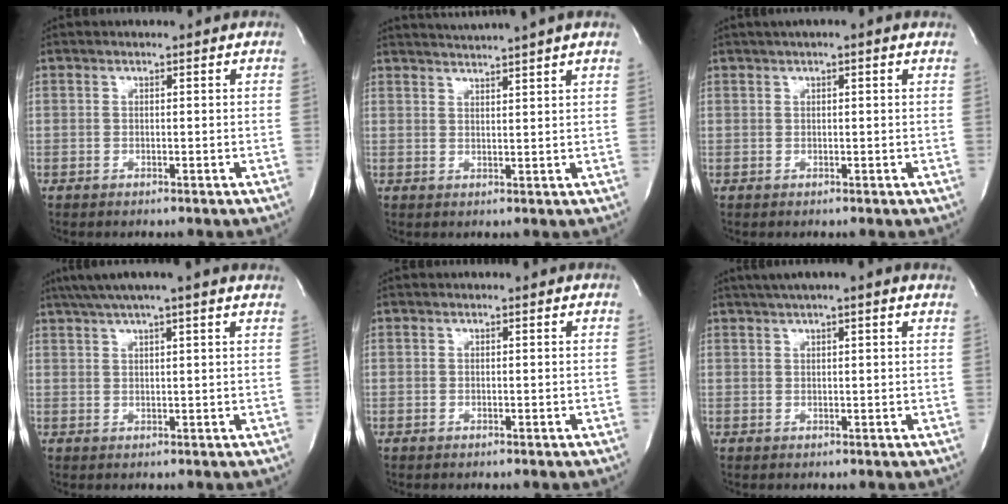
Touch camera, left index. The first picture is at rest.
{"total": 5.8, "force": [5.2, -1.8, 1.9], "torque": [-0.031, 0.002, 0.074]}
{"total": 3.0, "force": [1.9, 0.2, 2.3], "torque": [-0.038, 0.019, 0.026]}
{"total": 9.6, "force": [7.7, -0.5, 5.8], "torque": [-0.103, 0.034, 0.100]}
{"total": 0.0}
{"total": 6.5, "force": [4.9, -0.1, 4.3], "torque": [-0.072, 0.029, 0.070]}